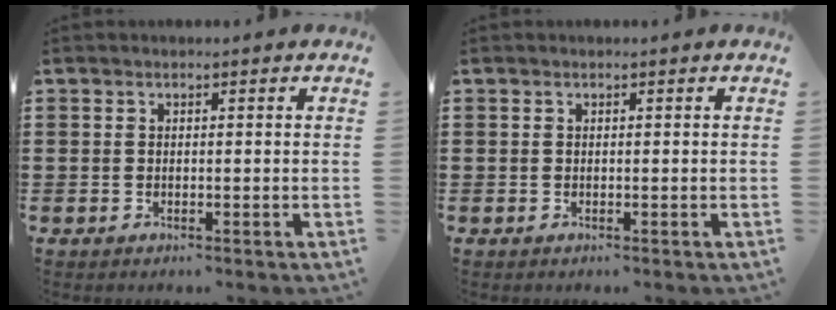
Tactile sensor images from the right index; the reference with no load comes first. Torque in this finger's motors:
{"motor_torque": [-0.51, 0.74, 0.00, 0.00]}